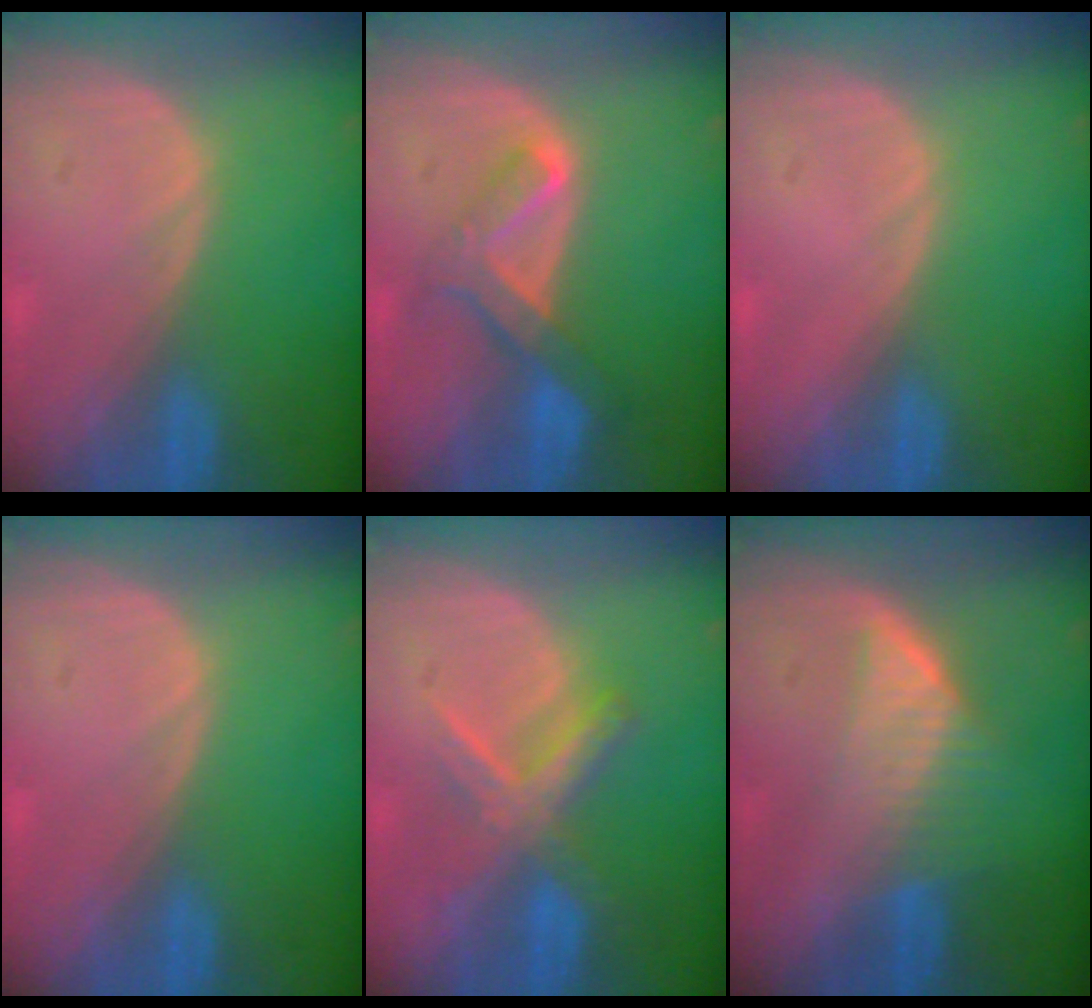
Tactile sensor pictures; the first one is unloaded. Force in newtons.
{"total": 6.9, "press": 5.8, "slide": 3.7}
{"total": 0.0}
{"total": 0.0}
{"total": 6.3, "press": 6.2, "slide": 1.4}
{"total": 6.5, "press": 5.8, "slide": 3.0}